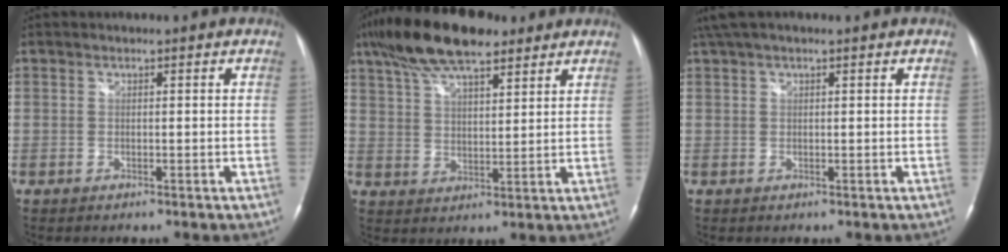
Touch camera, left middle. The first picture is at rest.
{"total": 14.0, "force": [10.2, 4.2, 8.7], "torque": [-0.177, 0.028, 0.182]}
{"total": 4.8, "force": [3.5, 0.9, 3.1], "torque": [-0.067, 0.041, 0.066]}